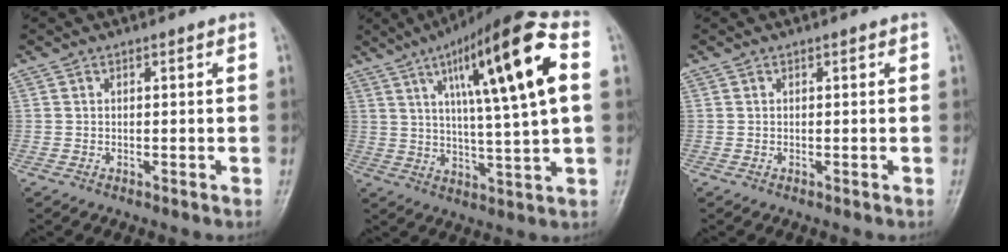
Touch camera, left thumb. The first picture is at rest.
{"total": 21.0, "force": [6.5, 3.4, 19.7], "torque": [-0.306, 0.007, 0.097]}
{"total": 0.0}